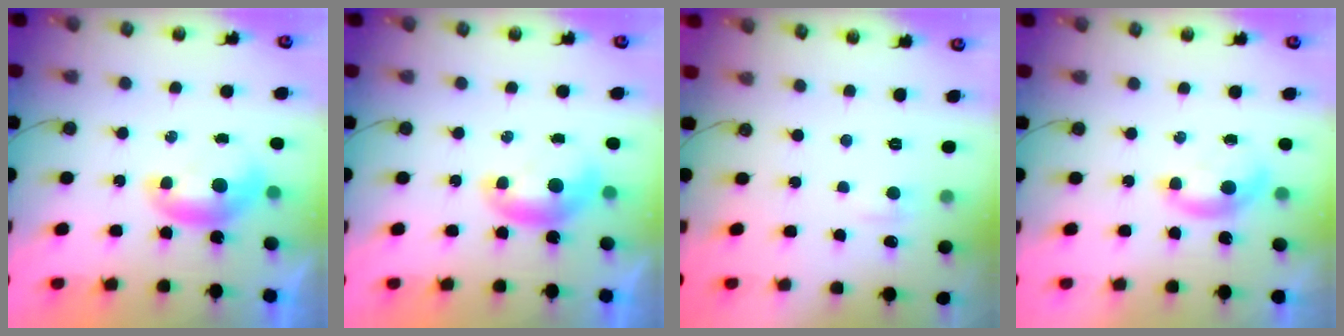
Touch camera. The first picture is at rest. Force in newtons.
{"total": 0.0}
{"total": 2.3, "press": 2.3, "slide": 0.4}
{"total": 1.2, "press": 1.1, "slide": 0.5}